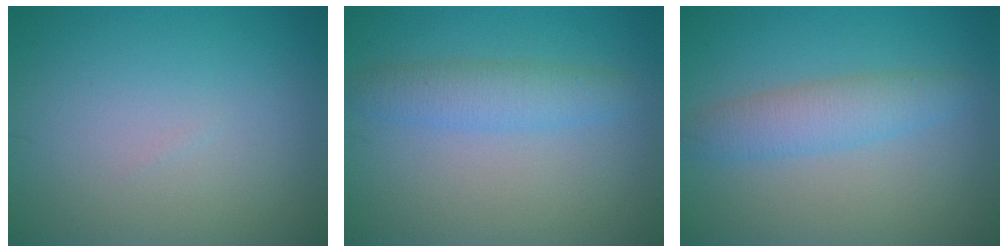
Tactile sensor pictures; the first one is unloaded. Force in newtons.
{"total": 2.9, "press": 2.9, "slide": 0.1}
{"total": 3.2, "press": 3.2, "slide": 0.1}